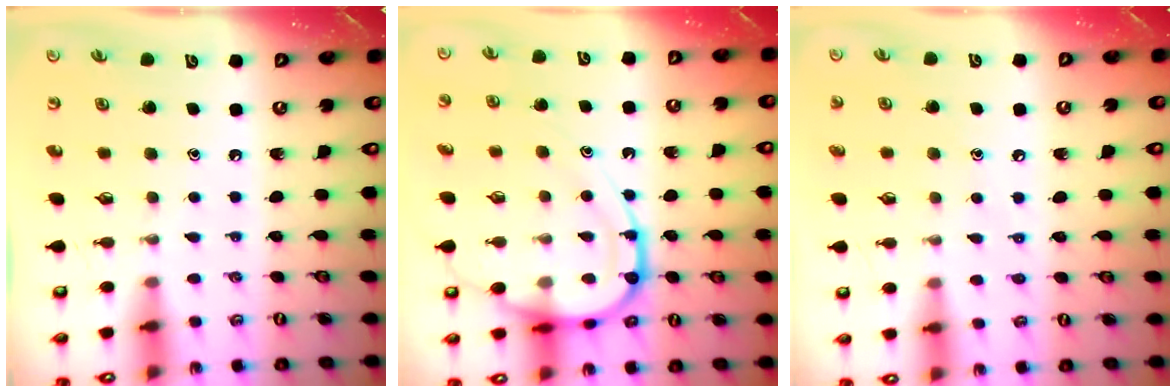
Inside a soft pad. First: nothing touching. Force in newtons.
{"total": 14.9, "press": 14.8, "slide": 1.9}
{"total": 5.0, "press": 4.9, "slide": 0.6}